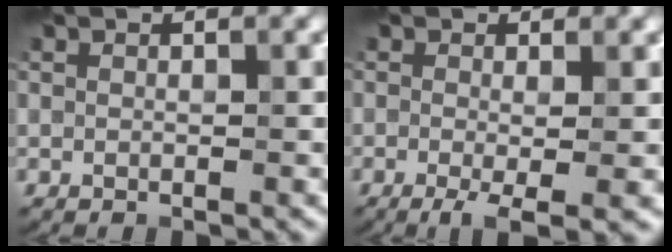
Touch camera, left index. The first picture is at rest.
{"total": 3.7, "force": [-1.0, 0.8, 3.5], "torque": [-0.058, -0.011, -0.018]}